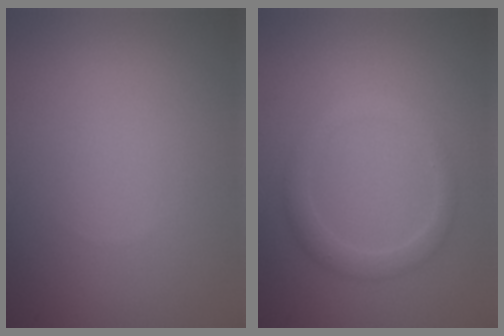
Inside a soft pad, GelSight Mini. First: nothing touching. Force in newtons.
{"total": 2.0, "press": 2.0, "slide": 0.2}